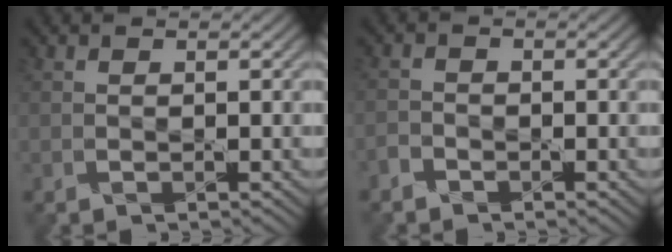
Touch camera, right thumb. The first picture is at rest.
{"total": 1.7, "force": [-1.5, 0.7, 0.1], "torque": [-0.005, 0.001, -0.038]}